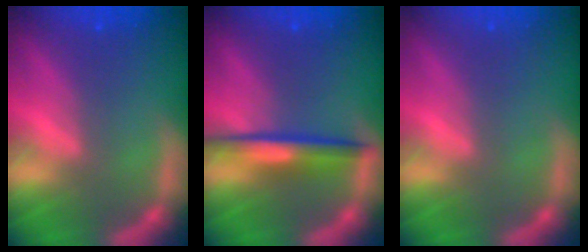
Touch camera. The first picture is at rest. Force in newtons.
{"total": 4.0}
{"total": 0.0}